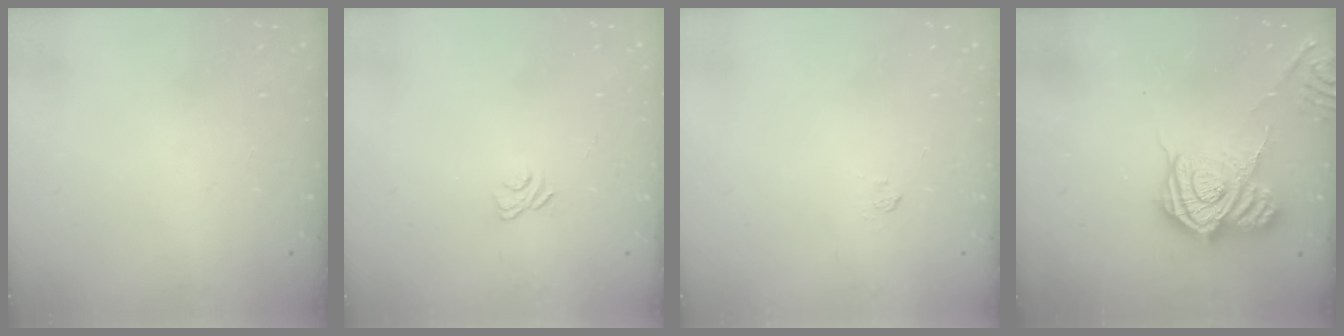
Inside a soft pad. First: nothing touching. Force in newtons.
{"total": 2.9, "press": 2.6, "slide": 1.3}
{"total": 2.4, "press": 2.1, "slide": 1.3}
{"total": 15.4, "press": 15.4, "slide": 1.0}